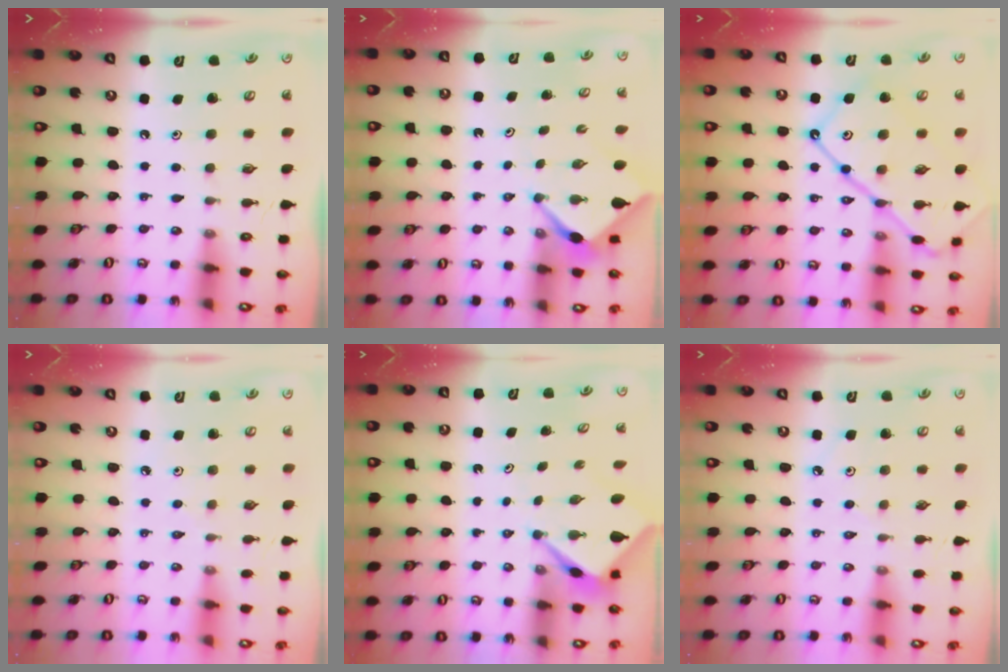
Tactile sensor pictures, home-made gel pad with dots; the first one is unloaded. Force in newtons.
{"total": 2.4, "press": 2.4, "slide": 0.3}
{"total": 17.0, "press": 16.9, "slide": 1.7}
{"total": 1.9, "press": 1.8, "slide": 0.5}
{"total": 2.6, "press": 2.6, "slide": 0.1}
{"total": 2.6, "press": 2.5, "slide": 0.5}